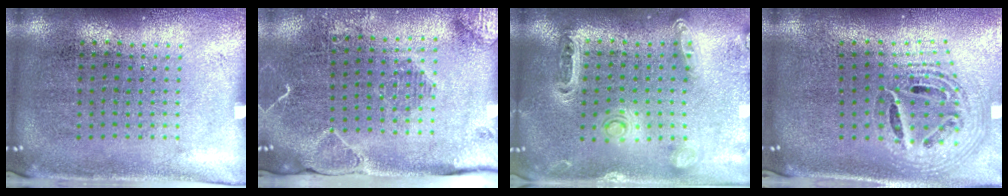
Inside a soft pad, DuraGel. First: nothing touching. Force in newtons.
{"total": 2.0, "press": 2.0, "slide": 0.2}
{"total": 1.4, "press": 1.3, "slide": 0.3}
{"total": 1.9, "press": 1.6, "slide": 1.1}